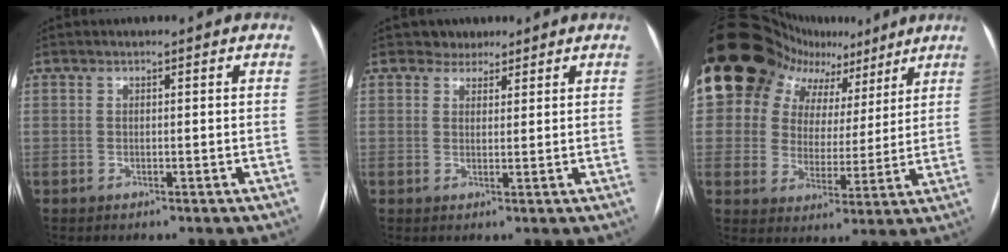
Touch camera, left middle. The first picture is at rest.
{"total": 2.4, "force": [1.9, 1.5, -0.3], "torque": [0.008, 0.005, 0.024]}
{"total": 16.9, "force": [10.3, 11.8, 6.3], "torque": [-0.119, 0.063, 0.159]}